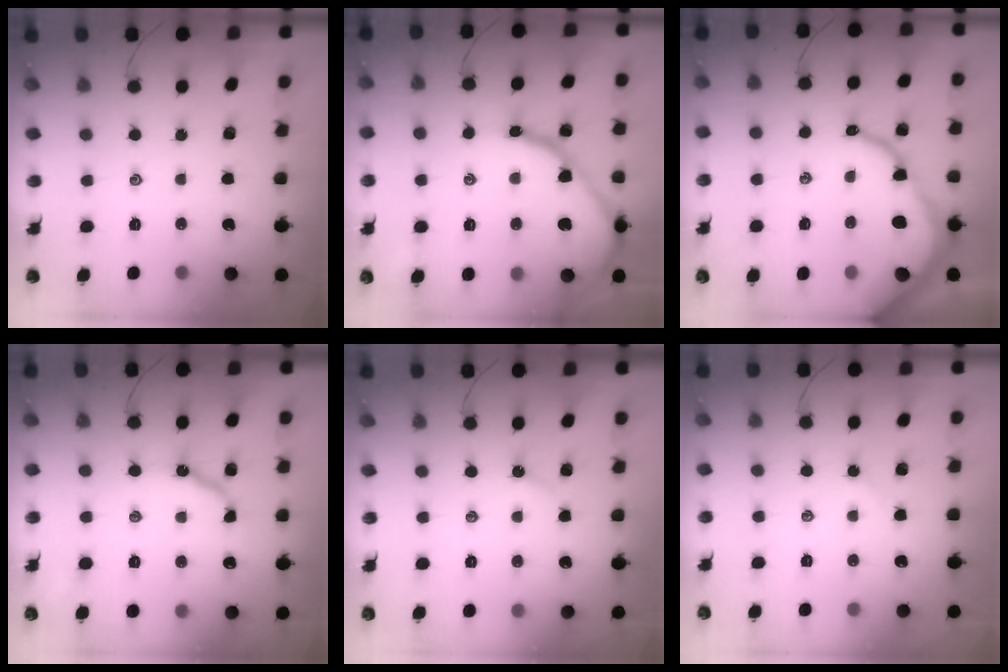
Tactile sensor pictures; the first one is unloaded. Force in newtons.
{"total": 15.6, "press": 15.5, "slide": 1.3}
{"total": 12.6, "press": 12.6, "slide": 1.1}
{"total": 9.2, "press": 9.1, "slide": 0.9}
{"total": 1.5, "press": 1.5, "slide": 0.3}
{"total": 1.3, "press": 1.3, "slide": 0.3}